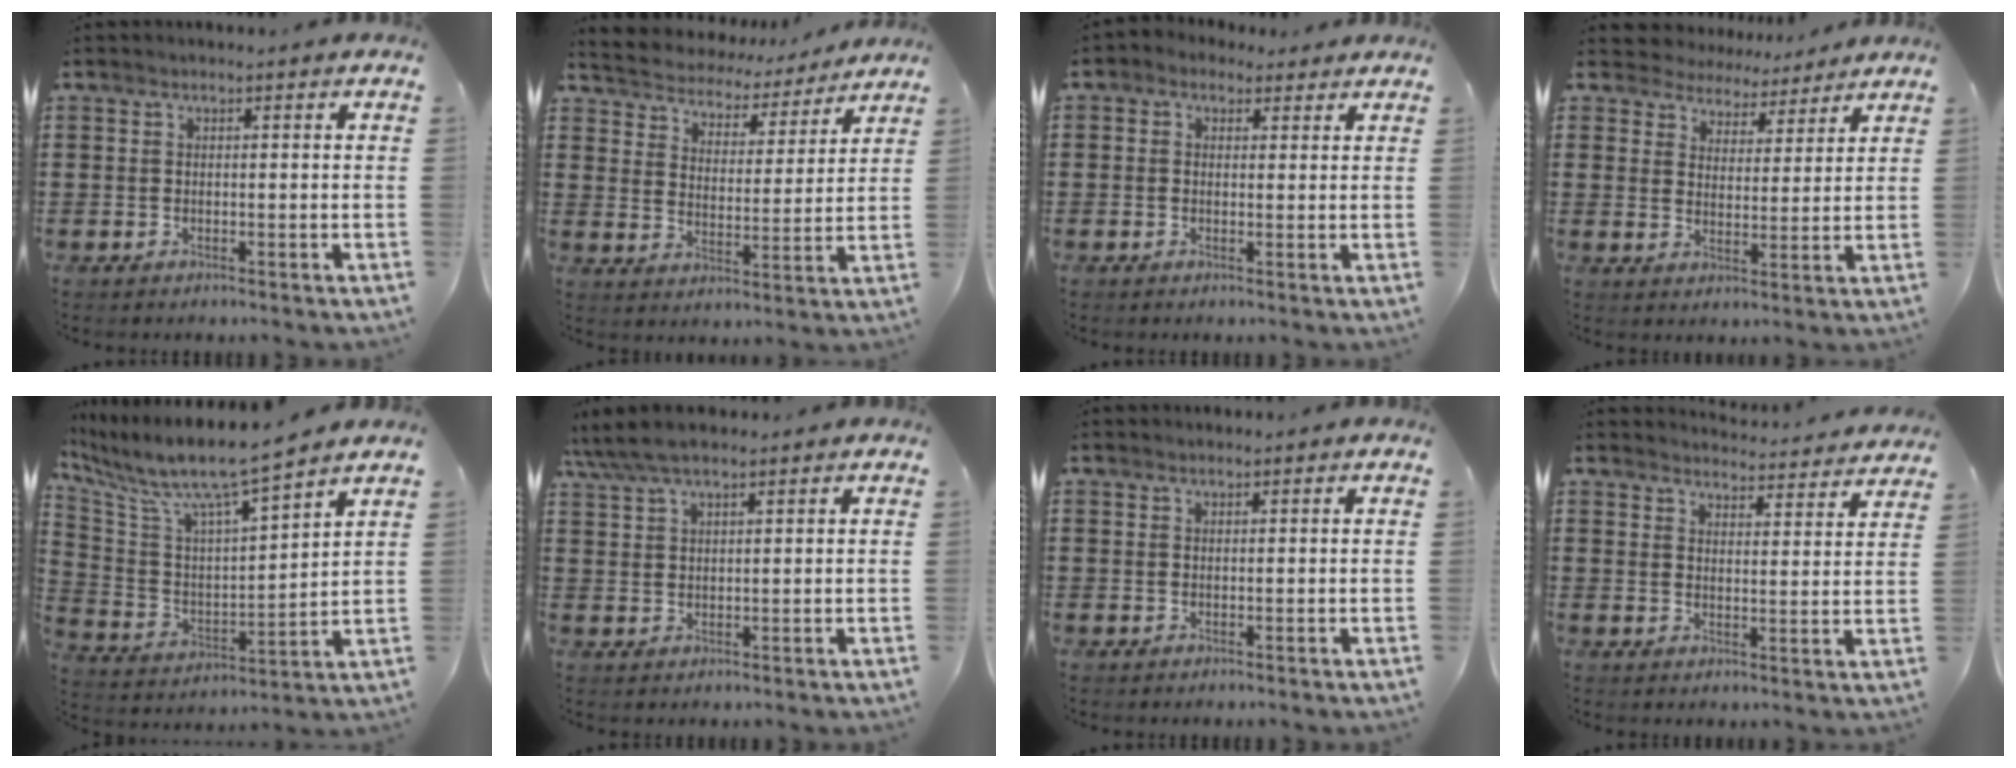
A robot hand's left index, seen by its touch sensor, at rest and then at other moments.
{"total": 3.9, "force": [3.8, 0.6, -0.5], "torque": [-0.018, -0.034, 0.060]}
{"total": 1.6, "force": [0.8, 1.3, 0.4], "torque": [-0.013, 0.009, 0.014]}
{"total": 5.2, "force": [4.9, 1.5, -0.3], "torque": [-0.023, -0.027, 0.087]}
{"total": 8.8, "force": [7.4, 0.5, 4.6], "torque": [-0.124, -0.056, 0.119]}
{"total": 4.9, "force": [3.8, 1.2, 2.9], "torque": [-0.064, 0.000, 0.071]}
{"total": 0.5, "force": [0.5, 0.1, 0.2], "torque": [-0.004, 0.000, 0.009]}
{"total": 4.0, "force": [4.0, -0.2, 0.1], "torque": [-0.010, -0.030, 0.068]}